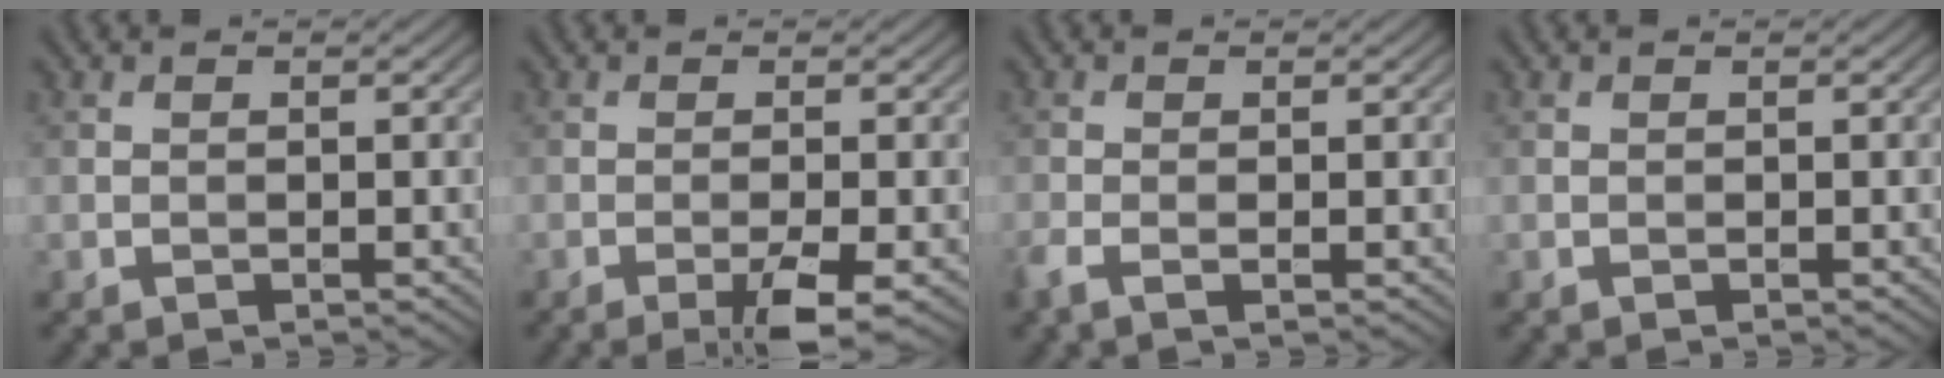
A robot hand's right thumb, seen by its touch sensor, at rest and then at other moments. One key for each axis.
{"total": 4.3, "fx": -2.1, "fy": 0.4, "fz": 3.7, "tx": -0.065, "ty": 0.004, "tz": -0.037}
{"total": 1.8, "fx": -0.8, "fy": 0.5, "fz": 1.5, "tx": -0.043, "ty": -0.001, "tz": -0.021}
{"total": 0.0}